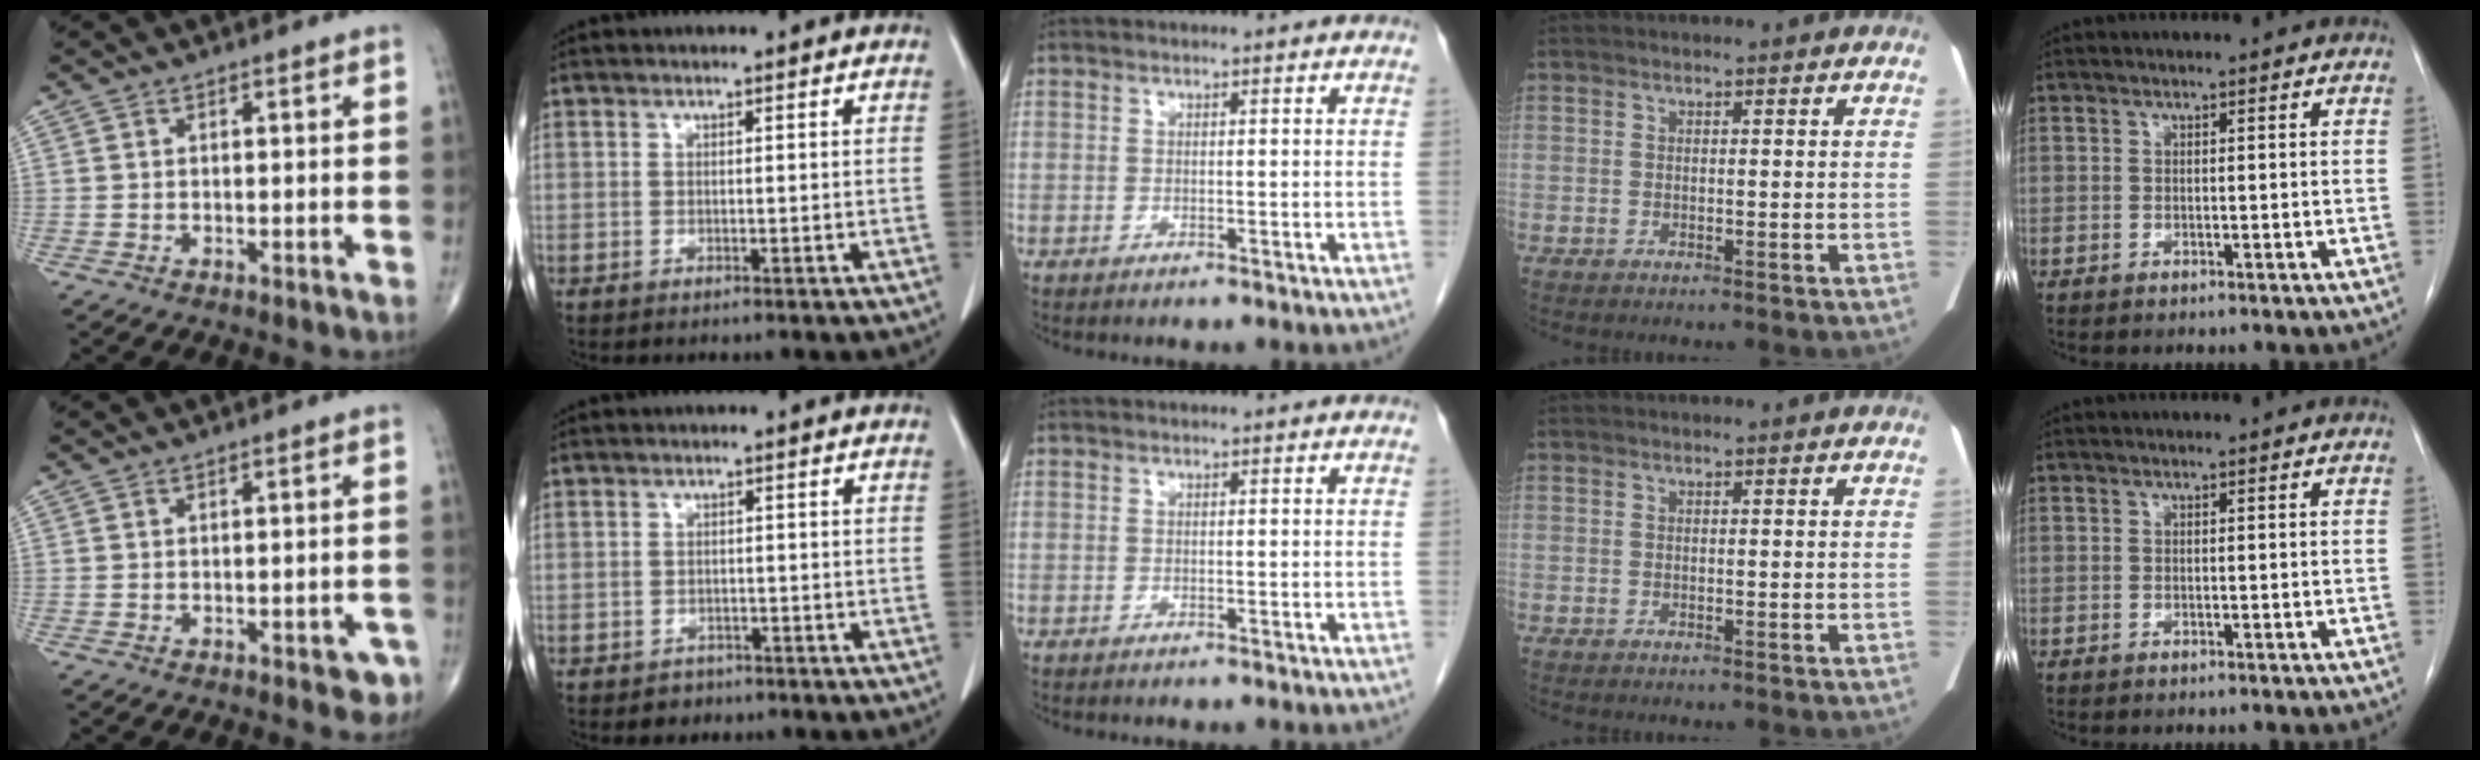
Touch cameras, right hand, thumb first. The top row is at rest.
{"thumb": {"total": 3.4, "force": [-1.7, 1.7, 2.4], "torque": [-0.010, 0.005, -0.017]}, "index": {"total": 2.2, "force": [-1.3, 1.8, 0.0], "torque": [-0.001, 0.007, -0.019]}}